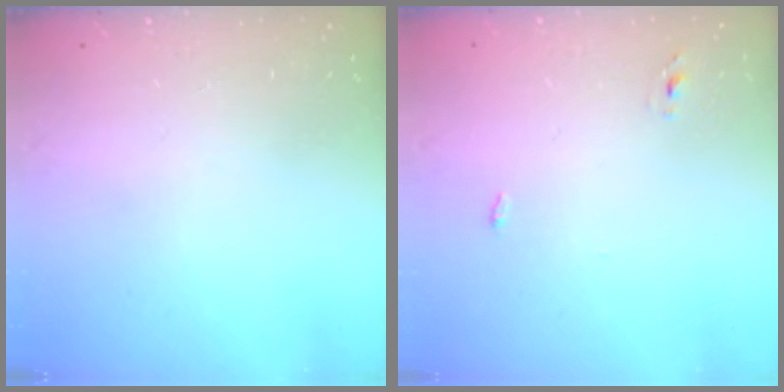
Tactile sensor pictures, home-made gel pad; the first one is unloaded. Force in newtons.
{"total": 2.7, "press": 2.6, "slide": 0.8}